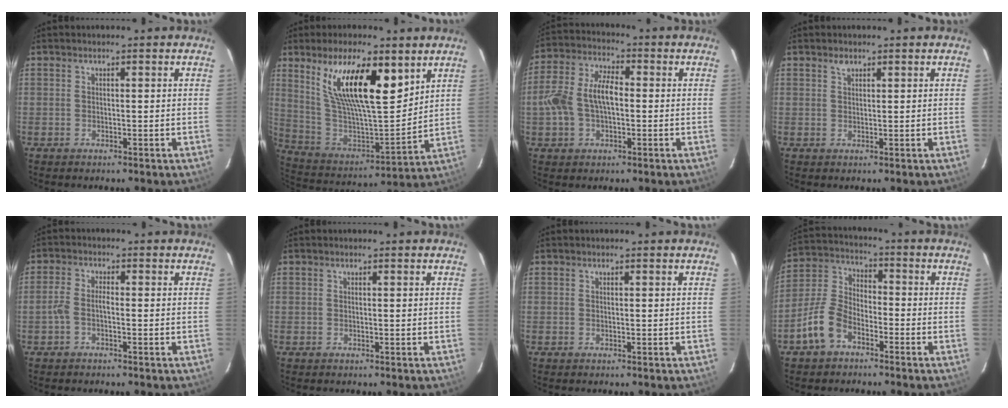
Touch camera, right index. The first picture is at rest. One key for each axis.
{"total": 19.6, "fx": 10.2, "fy": 6.3, "fz": 15.5, "tx": -0.279, "ty": 0.005, "tz": 0.197}
{"total": 10.2, "fx": -0.9, "fy": 5.9, "fz": 8.3, "tx": -0.175, "ty": 0.020, "tz": -0.016}
{"total": 1.1, "fx": 0.8, "fy": 0.6, "fz": 0.5, "tx": -0.007, "ty": 0.002, "tz": 0.015}
{"total": 2.6, "fx": -1.3, "fy": 0.9, "fz": 2.1, "tx": -0.051, "ty": 0.007, "tz": -0.030}
{"total": 0.0}
{"total": 0.0}
{"total": 9.3, "fx": -5.5, "fy": 5.3, "fz": 5.3, "tx": -0.122, "ty": 0.021, "tz": -0.110}